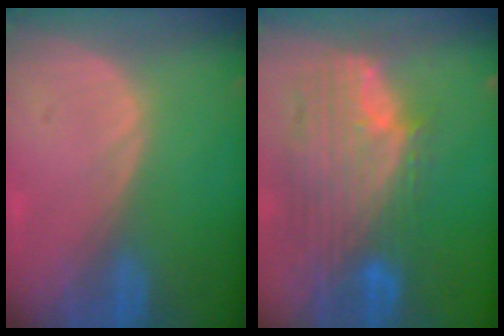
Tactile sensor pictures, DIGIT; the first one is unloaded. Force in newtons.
{"total": 11.9, "press": 10.2, "slide": 6.2}